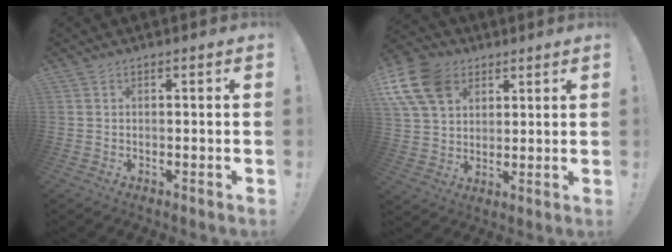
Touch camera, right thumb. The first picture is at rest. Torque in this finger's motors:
{"motor_torque": [0.27, 0.31, 0.98, 0.39, 0.27]}